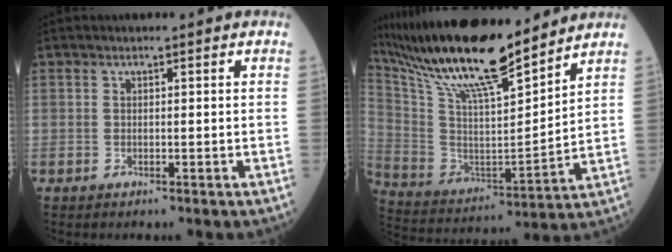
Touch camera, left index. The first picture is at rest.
{"total": 21.2, "force": [17.8, 2.3, 11.3], "torque": [-0.220, 0.004, 0.327]}